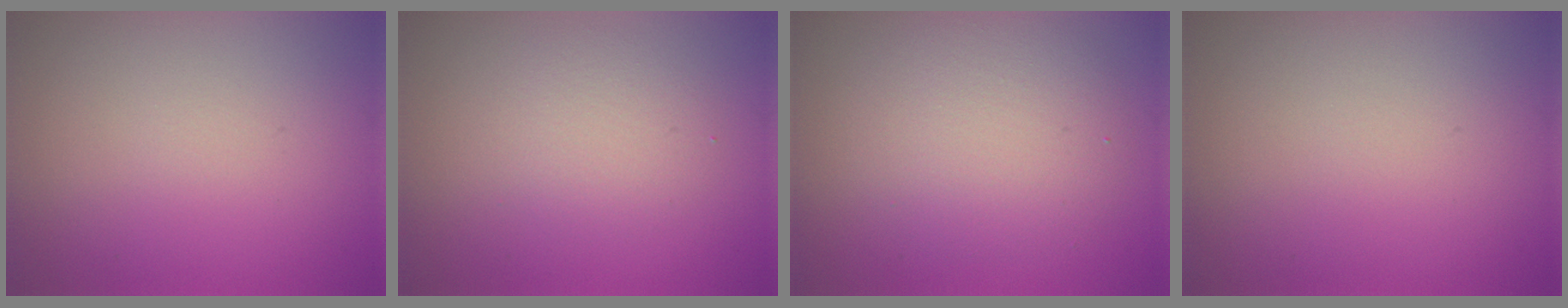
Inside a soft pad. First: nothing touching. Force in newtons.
{"total": 2.5, "press": 2.5, "slide": 0.1}
{"total": 4.5, "press": 4.4, "slide": 0.4}
{"total": 0.0}